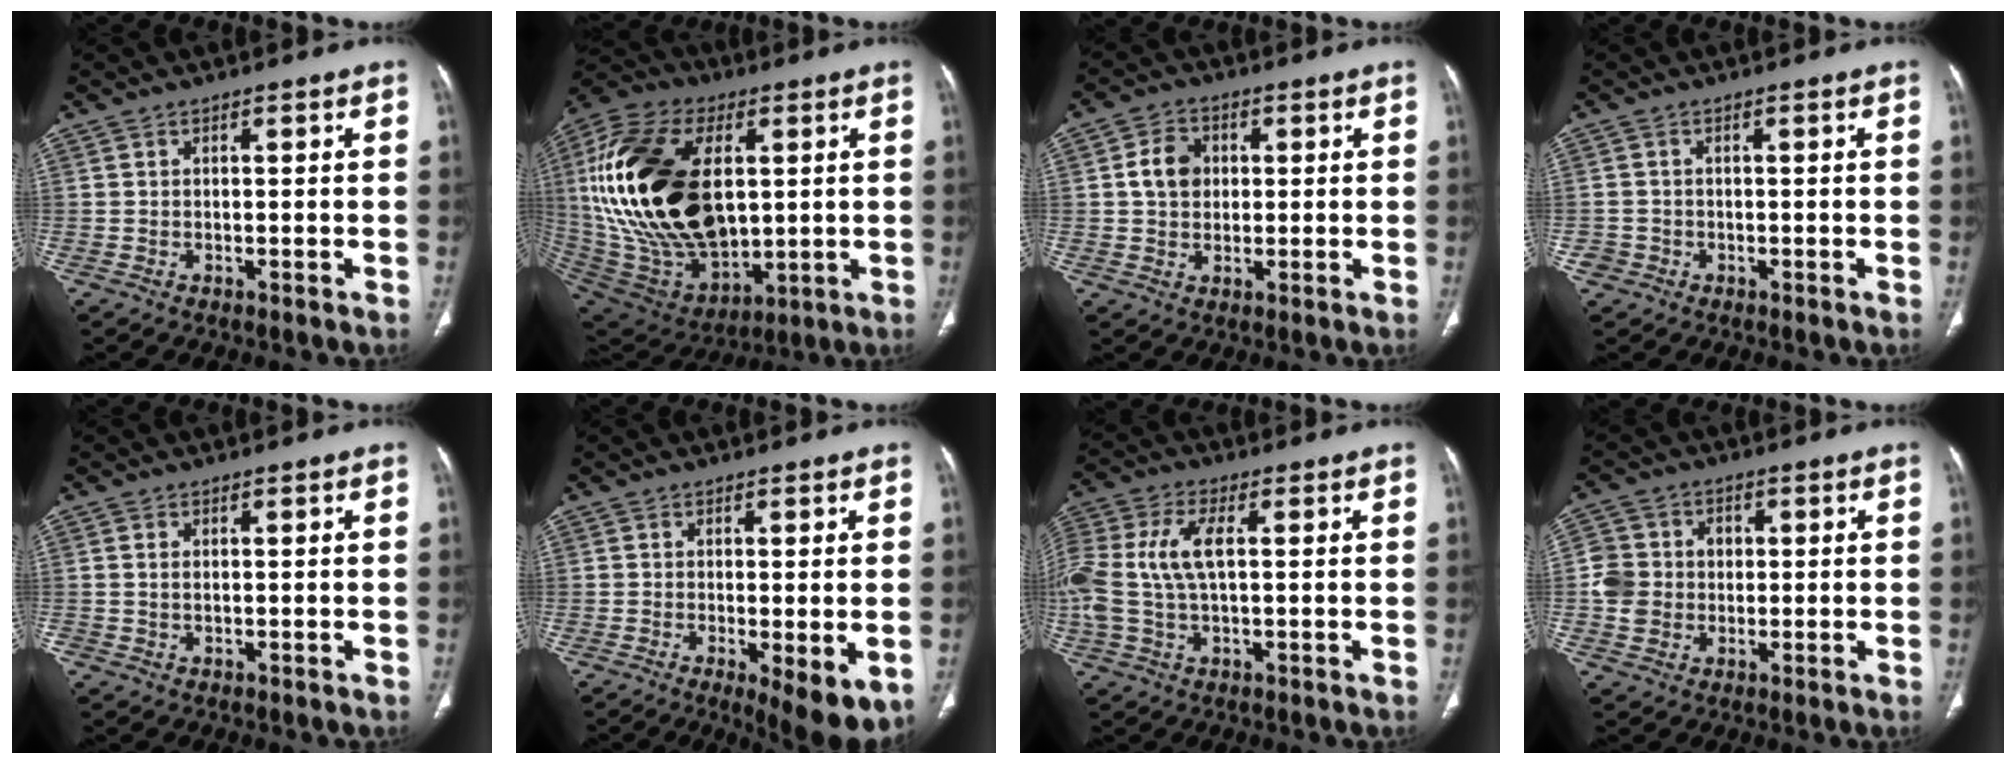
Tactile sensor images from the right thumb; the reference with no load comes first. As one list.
[{"total": 32.1, "force": [4.0, 18.6, 25.8], "torque": [-0.517, -0.015, 0.091]}, {"total": 6.3, "force": [0.9, 5.1, 3.5], "torque": [-0.047, 0.006, 0.013]}, {"total": 1.9, "force": [-0.9, 1.7, 0.0], "torque": [0.005, 0.009, -0.021]}, {"total": 1.0, "force": [0.0, 0.6, 0.7], "torque": [-0.016, -0.001, 0.001]}, {"total": 8.5, "force": [-2.7, 2.5, 7.7], "torque": [-0.106, -0.024, -0.038]}, {"total": 12.6, "force": [1.2, 6.2, 10.9], "torque": [-0.272, 0.021, 0.024]}, {"total": 7.3, "force": [-0.3, 6.7, 2.8], "torque": [-0.032, 0.016, -0.008]}]